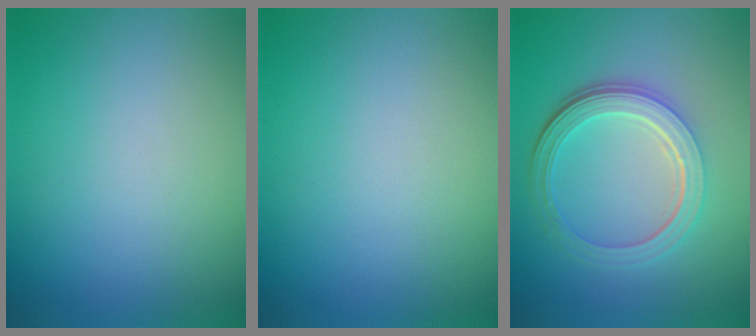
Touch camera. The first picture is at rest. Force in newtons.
{"total": 0.0}
{"total": 5.2, "press": 3.7, "slide": 3.6}